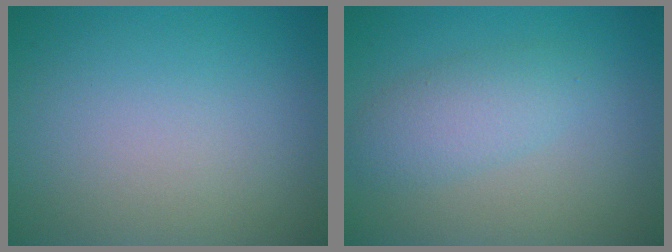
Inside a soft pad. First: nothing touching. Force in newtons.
{"total": 3.0, "press": 3.0, "slide": 0.0}